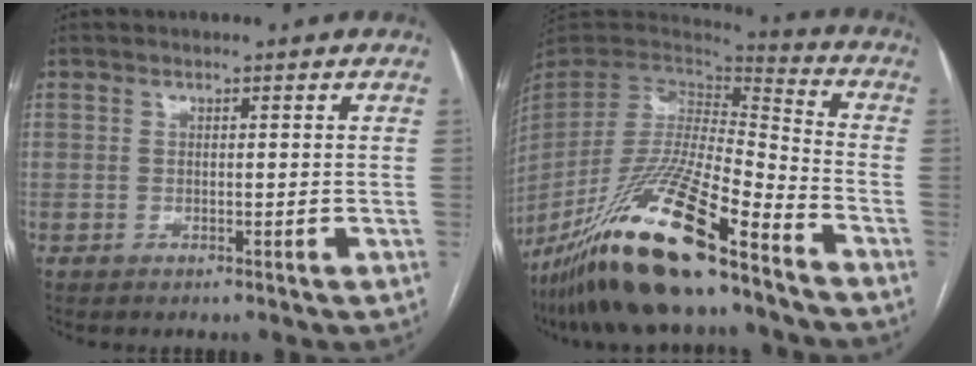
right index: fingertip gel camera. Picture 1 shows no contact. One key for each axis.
{"total": 23.4, "fx": -16.4, "fy": 3.3, "fz": 16.4, "tx": -0.323, "ty": -0.047, "tz": -0.299}